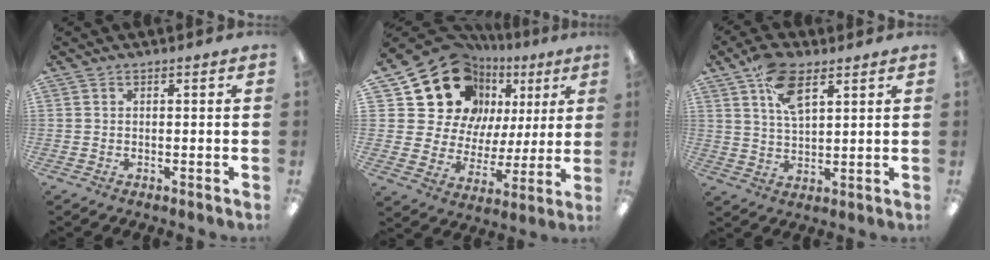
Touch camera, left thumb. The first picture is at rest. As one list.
[{"total": 20.6, "force": [10.6, 15.2, 8.8], "torque": [-0.167, -0.059, 0.207]}, {"total": 9.7, "force": [5.7, 4.6, 6.4], "torque": [-0.112, -0.017, 0.104]}]